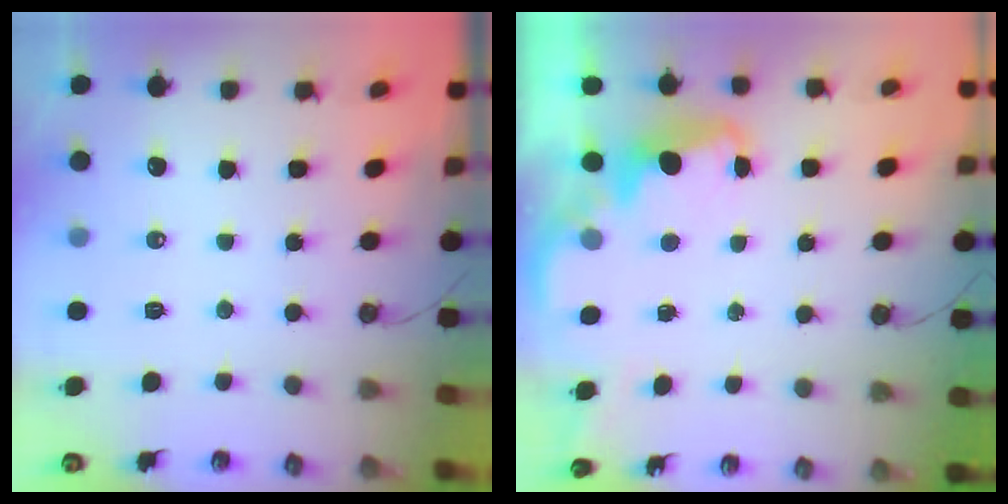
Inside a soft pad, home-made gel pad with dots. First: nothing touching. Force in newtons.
{"total": 2.1, "press": 2.1, "slide": 0.6}